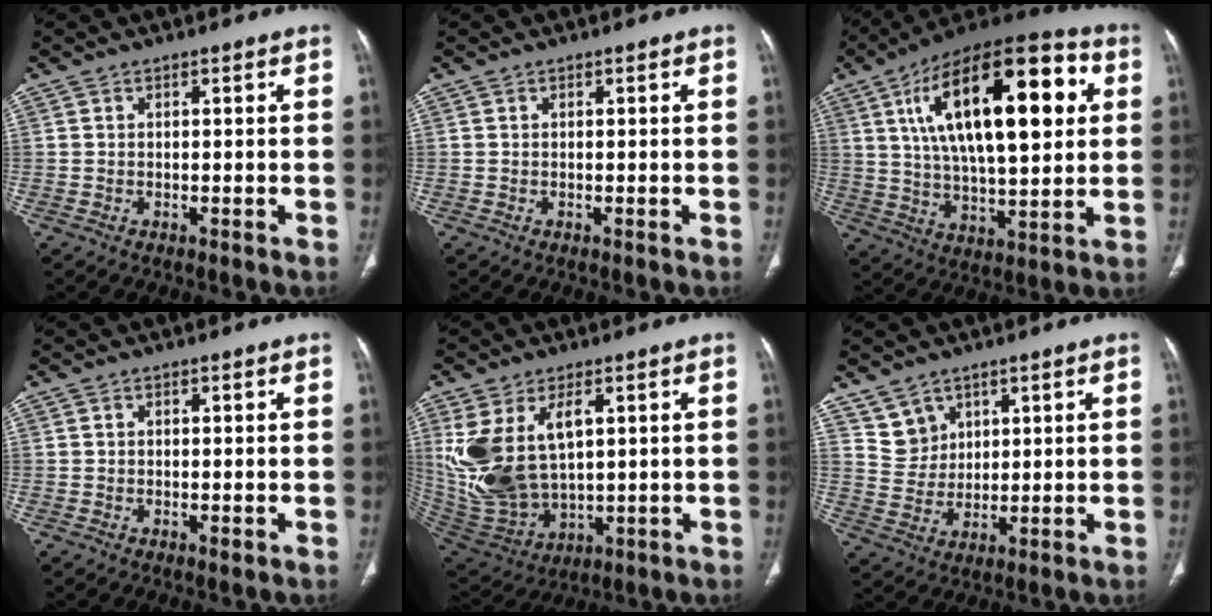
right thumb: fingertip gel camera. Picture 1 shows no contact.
{"total": 0.0}
{"total": 27.8, "force": [7.6, 11.5, 24.2], "torque": [-0.376, 0.008, 0.113]}
{"total": 0.8, "force": [-0.2, 0.5, 0.6], "torque": [-0.009, -0.001, -0.004]}
{"total": 17.1, "force": [4.1, 10.0, 13.3], "torque": [-0.273, -0.019, 0.105]}
{"total": 5.5, "force": [3.7, 4.1, 0.4], "torque": [0.017, -0.035, 0.081]}